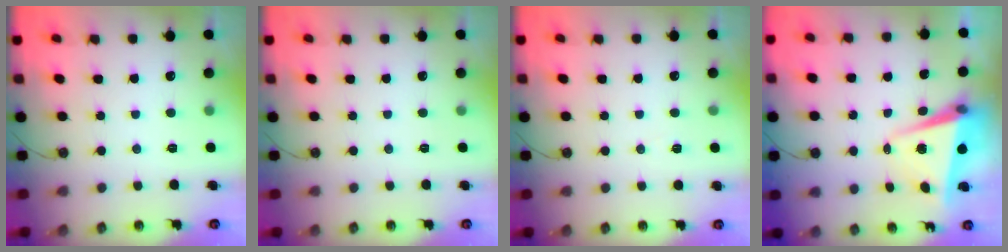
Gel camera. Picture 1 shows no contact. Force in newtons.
{"total": 0.0}
{"total": 5.3, "press": 2.9, "slide": 4.4}
{"total": 7.2, "press": 7.2, "slide": 0.4}